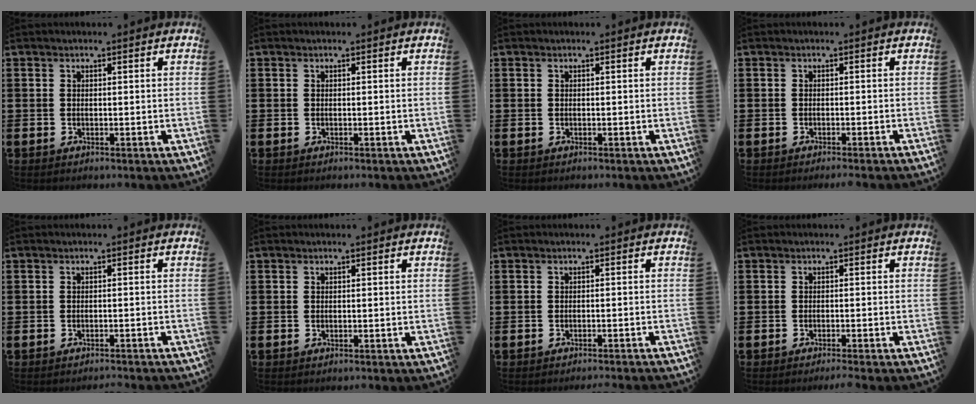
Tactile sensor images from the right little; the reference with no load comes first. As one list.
[{"total": 0.0}, {"total": 0.0}, {"total": 0.7, "force": [-0.7, -0.2, 0.2], "torque": [-0.002, -0.001, -0.013]}, {"total": 1.1, "force": [-1.1, -0.2, 0.0], "torque": [0.000, 0.002, -0.023]}, {"total": 0.0}, {"total": 1.1, "force": [-1.0, -0.3, 0.1], "torque": [-0.001, 0.003, -0.022]}, {"total": 1.1, "force": [-1.0, -0.3, 0.3], "torque": [-0.003, 0.000, -0.019]}]